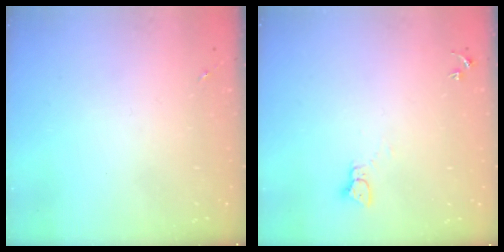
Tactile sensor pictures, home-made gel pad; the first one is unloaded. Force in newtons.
{"total": 2.3, "press": 2.3, "slide": 0.3}